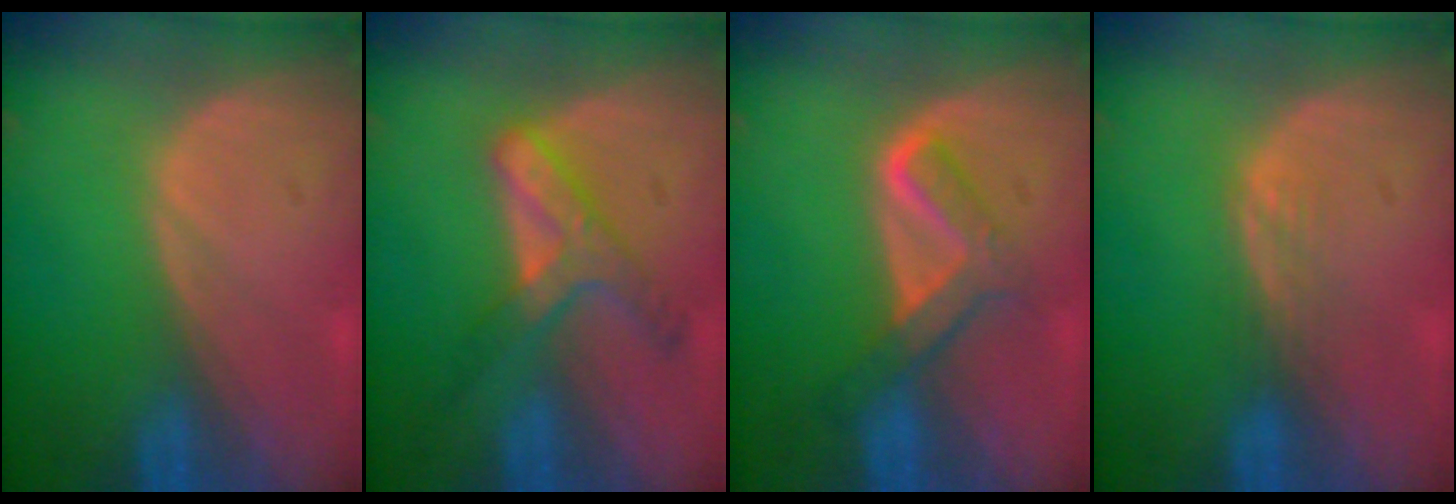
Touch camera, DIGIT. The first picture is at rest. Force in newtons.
{"total": 6.2, "press": 5.6, "slide": 2.7}
{"total": 5.2, "press": 5.1, "slide": 0.8}
{"total": 1.9, "press": 1.9, "slide": 0.3}